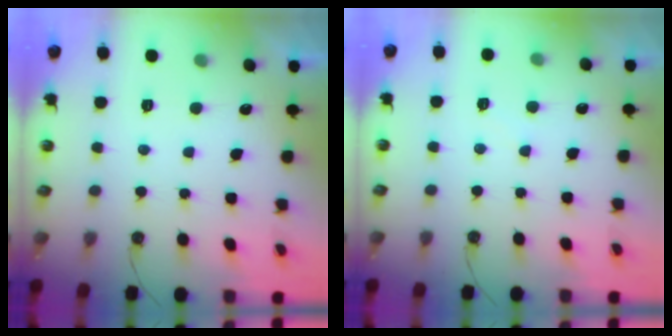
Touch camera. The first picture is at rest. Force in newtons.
{"total": 3.3, "press": 3.2, "slide": 0.5}